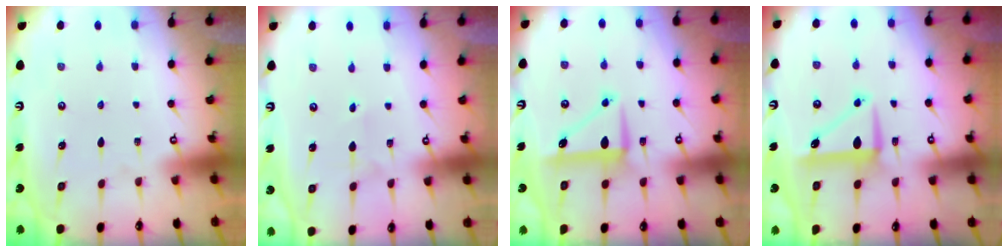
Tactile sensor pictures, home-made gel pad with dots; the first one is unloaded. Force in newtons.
{"total": 2.3, "press": 2.3, "slide": 0.2}
{"total": 8.3, "press": 8.2, "slide": 0.3}
{"total": 8.7, "press": 8.7, "slide": 1.0}